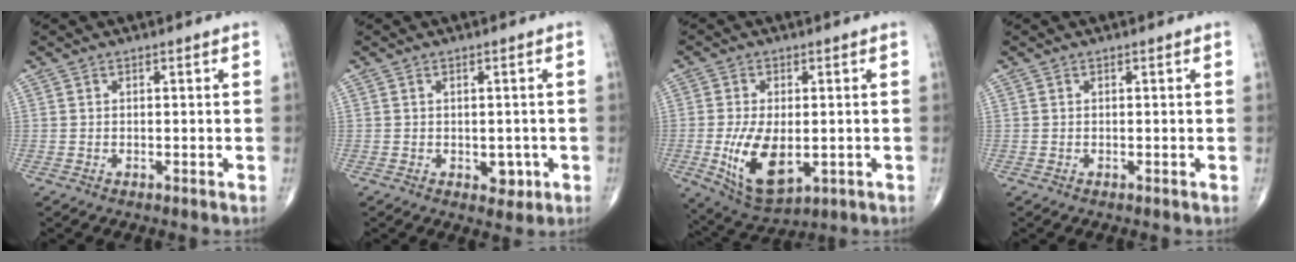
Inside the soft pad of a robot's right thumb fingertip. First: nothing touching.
{"total": 3.1, "force": [-0.7, 2.1, 2.1], "torque": [-0.008, 0.001, -0.004]}
{"total": 11.9, "force": [-2.1, 6.2, 9.9], "torque": [-0.177, -0.016, -0.020]}
{"total": 0.0}